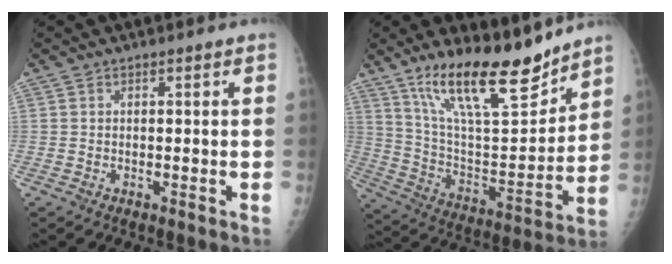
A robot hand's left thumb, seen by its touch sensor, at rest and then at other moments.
{"total": 21.3, "force": [15.7, 5.9, 13.1], "torque": [-0.187, -0.086, 0.276]}